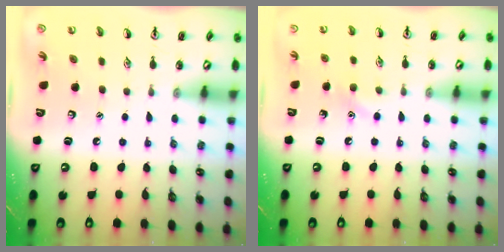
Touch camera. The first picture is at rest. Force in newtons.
{"total": 6.0, "press": 5.7, "slide": 1.8}